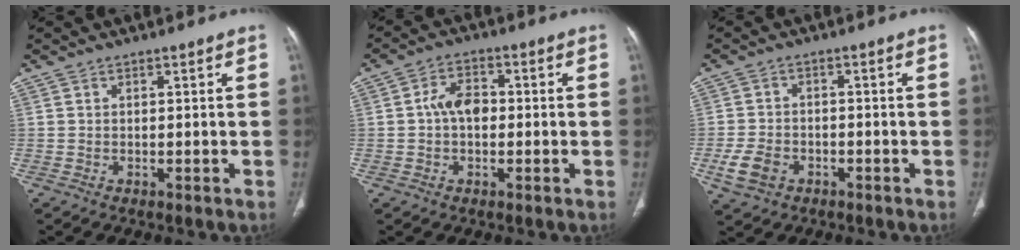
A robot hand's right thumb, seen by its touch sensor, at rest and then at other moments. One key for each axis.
{"total": 5.6, "fx": 0.0, "fy": 3.8, "fz": 4.1, "tx": -0.055, "ty": 0.017, "tz": -0.011}
{"total": 5.7, "fx": -2.5, "fy": 4.1, "fz": 3.1, "tx": -0.066, "ty": 0.013, "tz": -0.041}